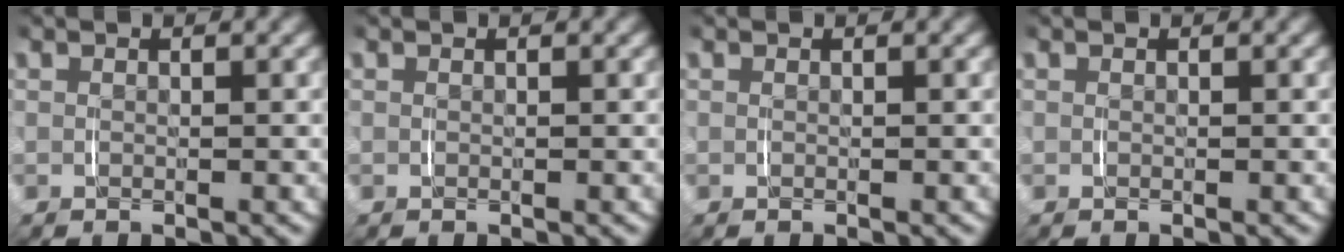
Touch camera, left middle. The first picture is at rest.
{"total": 0.0}
{"total": 0.0}
{"total": 0.0}